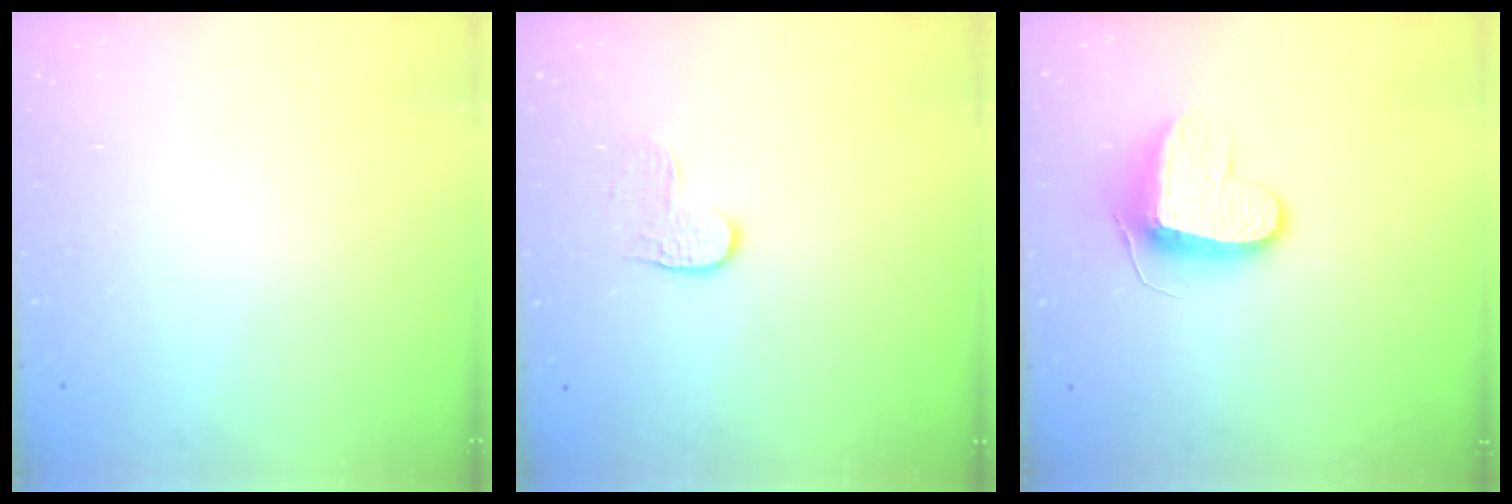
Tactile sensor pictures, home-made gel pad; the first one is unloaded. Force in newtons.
{"total": 4.0, "press": 4.0, "slide": 0.5}
{"total": 9.3, "press": 9.3, "slide": 0.3}